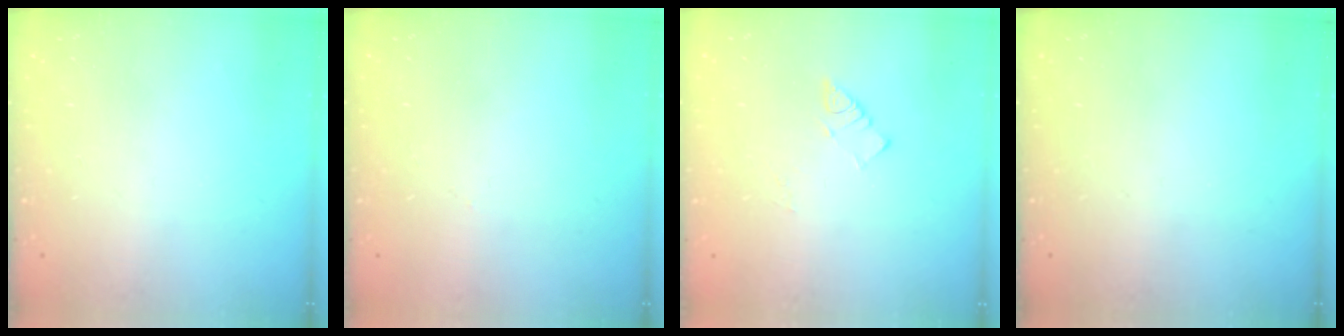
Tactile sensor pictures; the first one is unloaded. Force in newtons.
{"total": 0.0}
{"total": 3.6, "press": 3.6, "slide": 0.5}
{"total": 0.0}